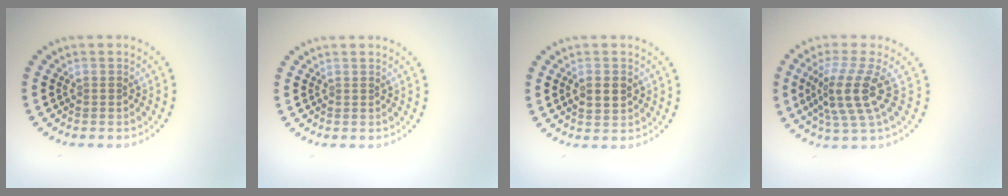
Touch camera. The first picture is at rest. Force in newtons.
{"total": 0.0}
{"total": 2.3, "press": 2.3, "slide": 0.2}
{"total": 4.3, "press": 3.1, "slide": 2.9}